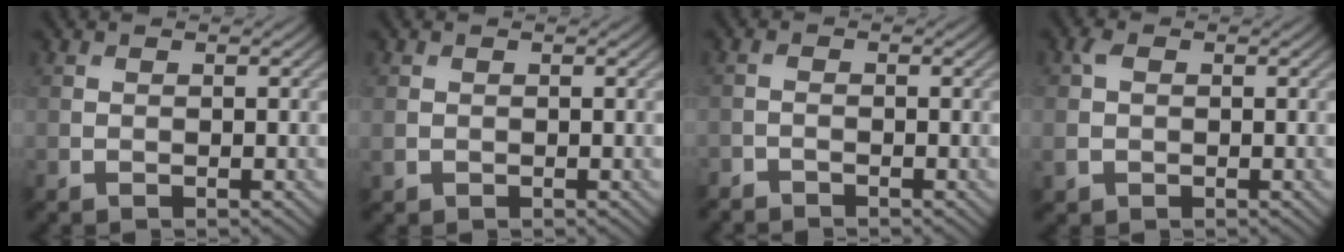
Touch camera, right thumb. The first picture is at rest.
{"total": 0.9, "force": [0.0, 0.8, 0.4], "torque": [-0.012, -0.003, 0.002]}
{"total": 1.5, "force": [-1.4, 0.3, 0.3], "torque": [-0.008, -0.004, -0.033]}
{"total": 2.3, "force": [0.1, 1.8, 1.4], "torque": [-0.036, -0.001, 0.002]}